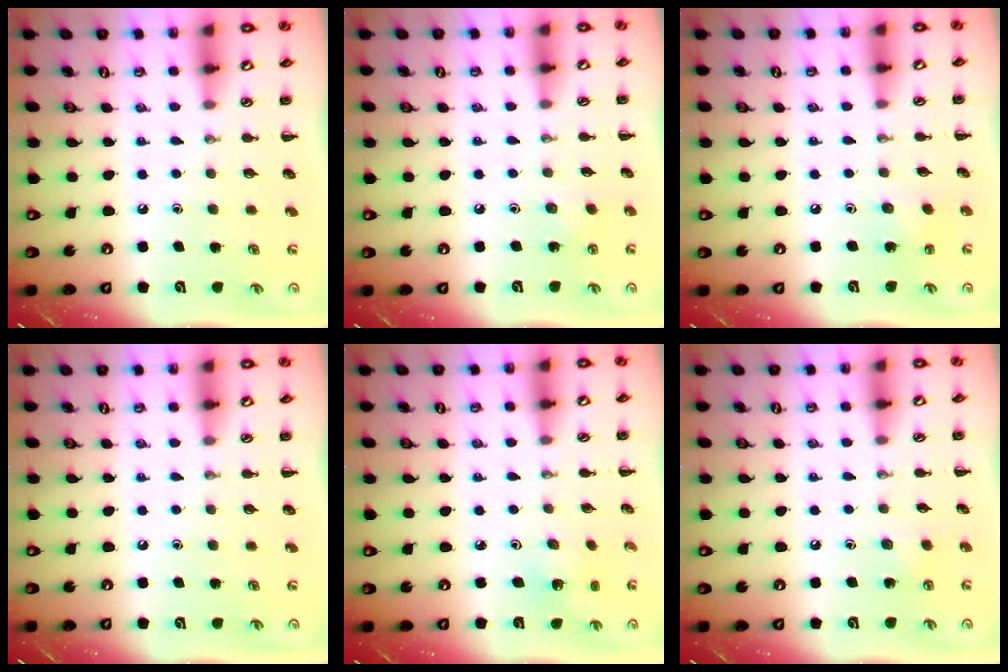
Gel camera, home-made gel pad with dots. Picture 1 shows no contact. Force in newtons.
{"total": 2.9, "press": 2.8, "slide": 0.9}
{"total": 2.3, "press": 2.1, "slide": 0.9}
{"total": 0.0}
{"total": 2.3, "press": 2.2, "slide": 0.7}
{"total": 3.5, "press": 3.4, "slide": 0.9}